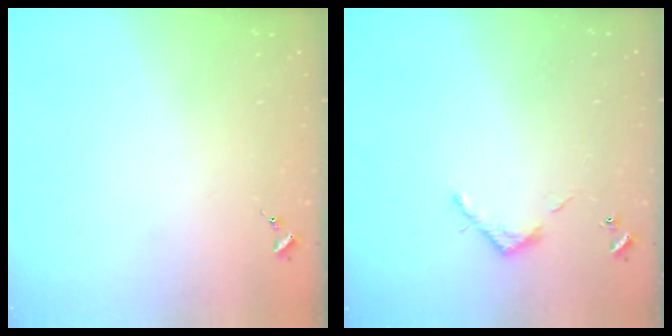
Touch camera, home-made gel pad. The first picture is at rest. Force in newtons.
{"total": 3.6, "press": 3.6, "slide": 0.2}